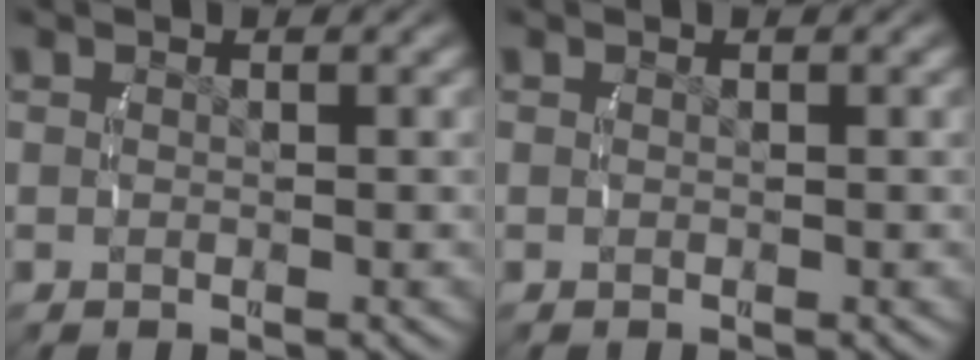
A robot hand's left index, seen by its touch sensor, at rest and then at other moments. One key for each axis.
{"total": 0.0}